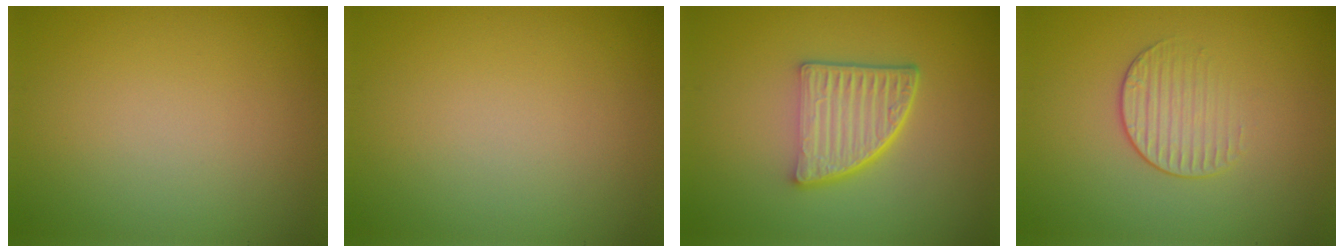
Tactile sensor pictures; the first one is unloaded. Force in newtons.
{"total": 0.0}
{"total": 5.5, "press": 3.9, "slide": 3.9}
{"total": 1.7, "press": 1.1, "slide": 1.3}